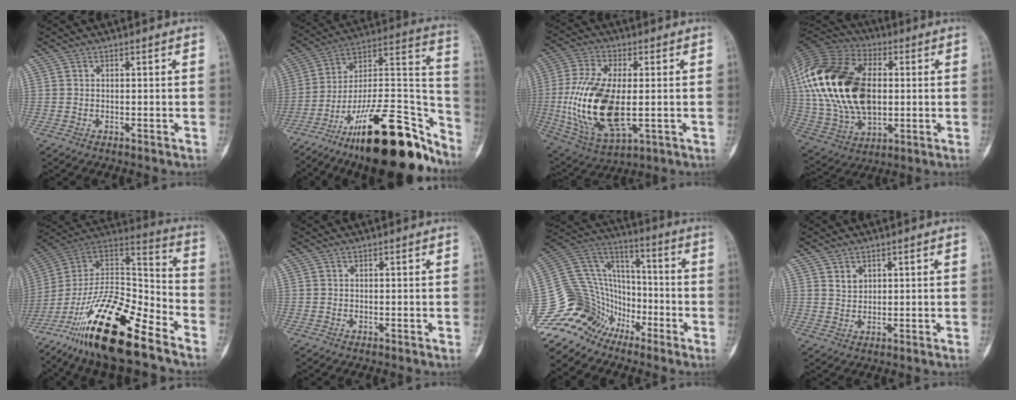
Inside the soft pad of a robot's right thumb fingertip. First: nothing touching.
{"total": 29.4, "force": [-19.7, 9.5, 19.7], "torque": [-0.219, 0.109, -0.316]}
{"total": 18.9, "force": [-1.6, 9.2, 16.5], "torque": [-0.342, -0.009, -0.016]}
{"total": 26.6, "force": [2.2, 16.4, 20.9], "torque": [-0.419, -0.006, 0.040]}
{"total": 25.9, "force": [-16.2, 8.2, 18.5], "torque": [-0.334, 0.071, -0.279]}
{"total": 0.0}
{"total": 18.5, "force": [-13.2, 12.2, 4.6], "torque": [-0.086, 0.111, -0.252]}
{"total": 2.2, "force": [1.2, 1.6, 0.9], "torque": [-0.008, -0.010, 0.025]}